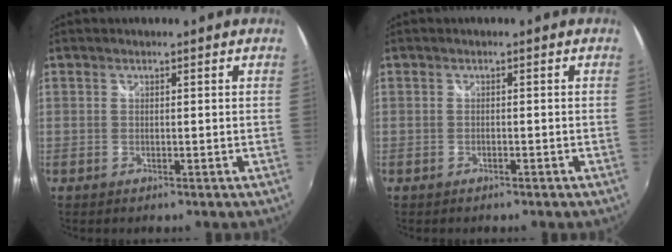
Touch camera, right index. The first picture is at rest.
{"total": 0.9, "force": [-0.8, 0.3, 0.4], "torque": [-0.009, 0.000, -0.012]}